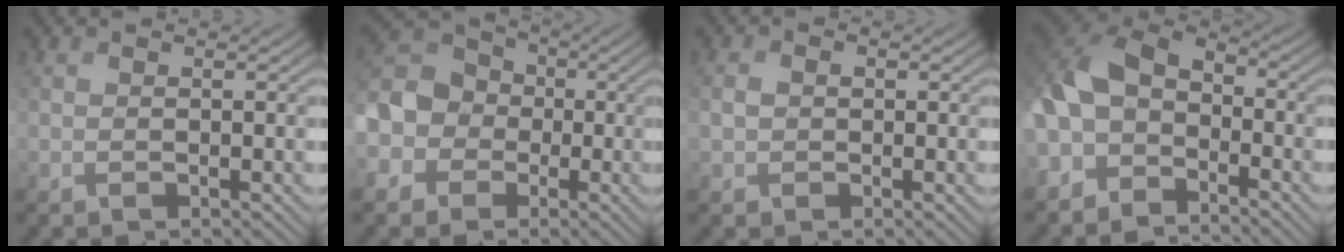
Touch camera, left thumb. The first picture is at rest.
{"total": 11.8, "force": [-1.8, 10.4, 5.4], "torque": [-0.171, -0.012, -0.067]}
{"total": 1.9, "force": [0.0, 1.6, 1.1], "torque": [-0.027, 0.000, -0.002]}
{"total": 10.9, "force": [-4.3, 7.0, 7.2], "torque": [-0.180, -0.009, -0.099]}